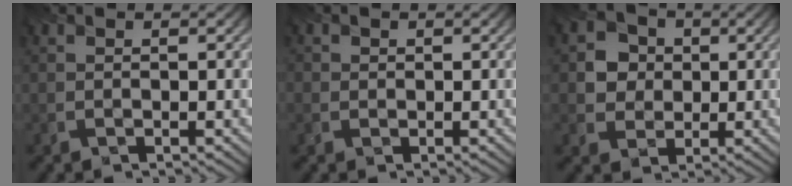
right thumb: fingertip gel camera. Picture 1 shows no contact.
{"total": 1.1, "force": [0.2, 1.0, 0.1], "torque": [-0.001, -0.003, 0.000]}
{"total": 4.6, "force": [0.6, 4.2, 1.8], "torque": [-0.045, 0.004, 0.000]}